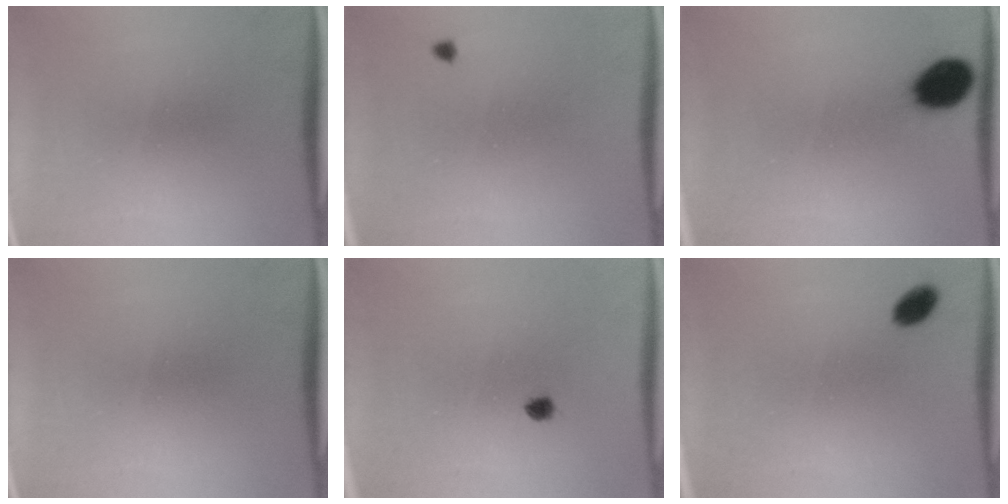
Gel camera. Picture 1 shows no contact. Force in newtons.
{"total": 0.6}
{"total": 7.8}
{"total": 0.0}
{"total": 1.4}
{"total": 3.1}